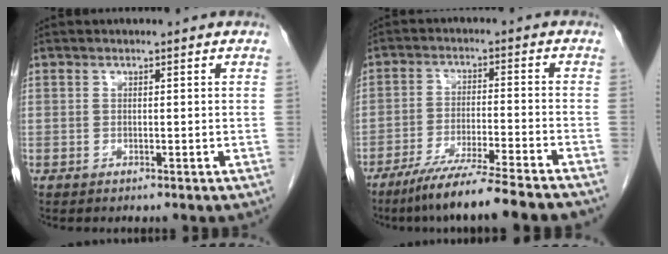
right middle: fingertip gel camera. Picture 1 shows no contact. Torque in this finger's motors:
{"motor_torque": [1.27, -0.87, 0.11, 0.08]}